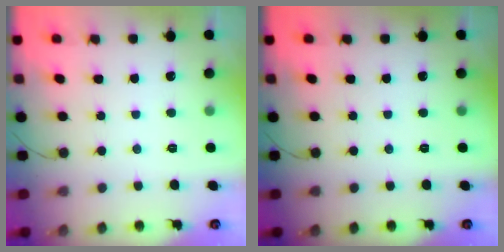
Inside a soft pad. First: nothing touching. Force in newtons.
{"total": 0.0}